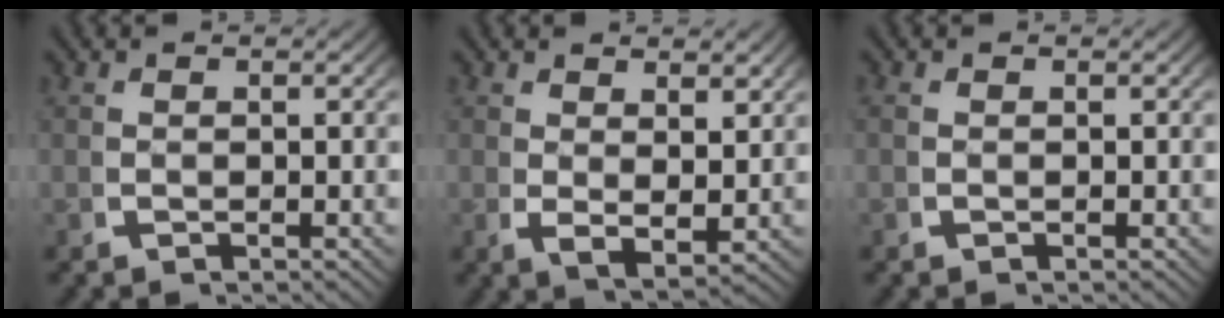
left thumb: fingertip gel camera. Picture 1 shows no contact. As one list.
[{"total": 2.9, "force": [0.9, 1.6, 2.3], "torque": [-0.051, -0.023, 0.028]}, {"total": 0.0}]